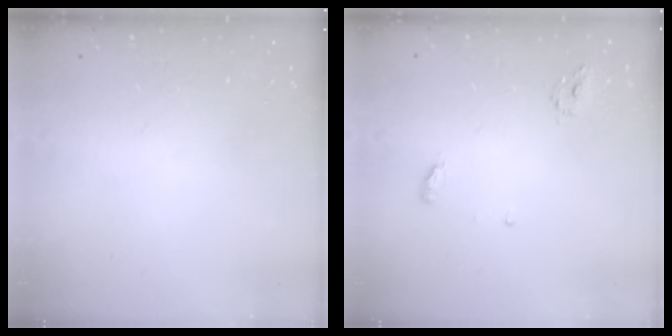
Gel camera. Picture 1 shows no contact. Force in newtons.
{"total": 5.1, "press": 5.1, "slide": 0.4}